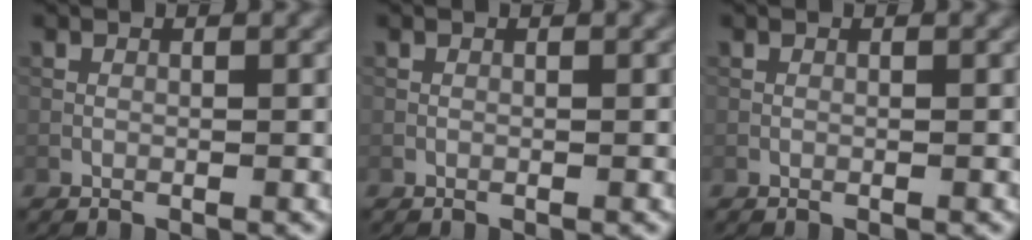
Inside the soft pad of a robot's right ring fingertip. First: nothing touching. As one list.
[{"total": 0.0}, {"total": 0.0}]